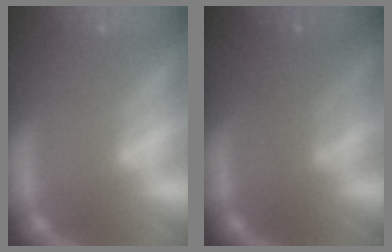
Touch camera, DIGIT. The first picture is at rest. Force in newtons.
{"total": 3.0}